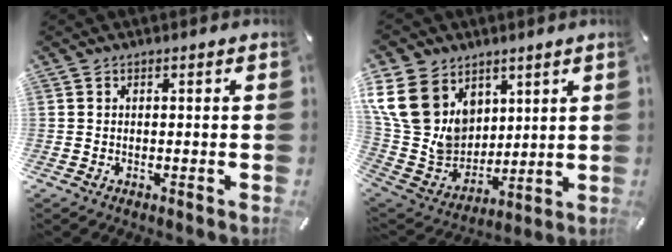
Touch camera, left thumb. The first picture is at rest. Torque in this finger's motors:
{"motor_torque": [2.18, 2.22, 1.33, -1.44, 0.62]}